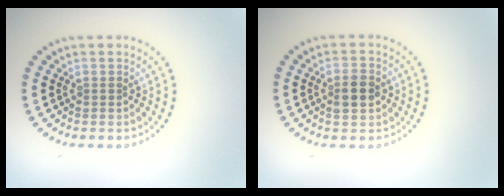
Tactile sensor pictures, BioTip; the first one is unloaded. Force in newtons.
{"total": 2.5, "press": 2.5, "slide": 0.2}